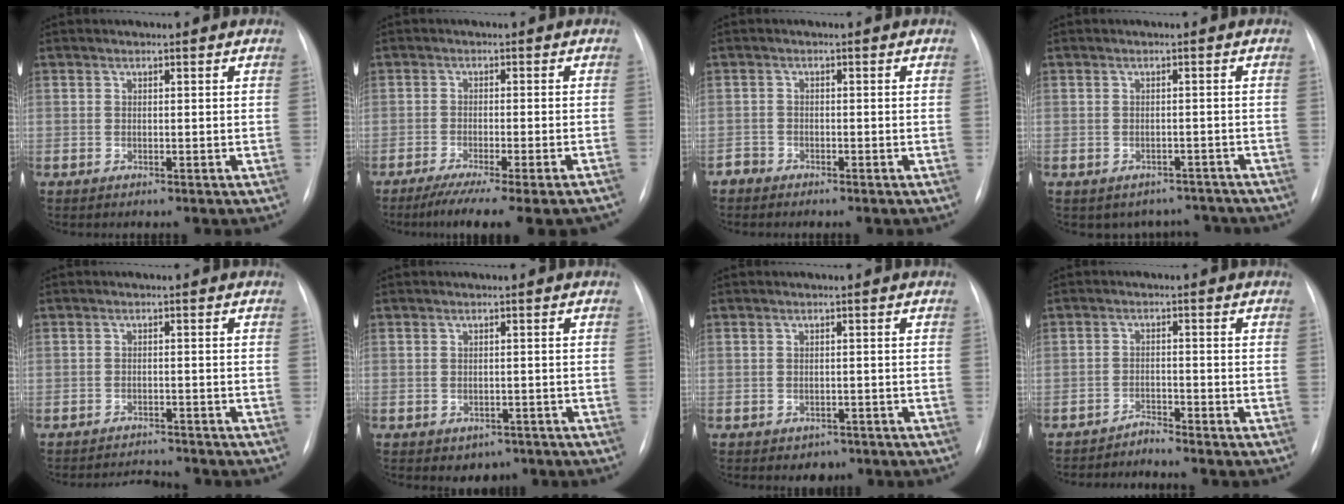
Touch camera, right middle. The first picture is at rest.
{"total": 13.9, "force": [-11.8, 0.3, 7.4], "torque": [-0.082, -0.025, -0.164]}
{"total": 1.3, "force": [-1.1, 0.5, -0.3], "torque": [0.007, 0.000, -0.023]}
{"total": 5.7, "force": [-4.9, 3.0, -0.2], "torque": [0.021, 0.027, -0.054]}
{"total": 3.5, "force": [-3.5, 0.1, -0.2], "torque": [0.000, -0.006, -0.053]}
{"total": 2.8, "force": [-1.6, 2.1, 1.0], "torque": [-0.008, 0.004, -0.011]}
{"total": 2.1, "force": [-1.3, 1.6, 0.6], "torque": [-0.007, 0.004, -0.009]}
{"total": 2.2, "force": [-2.1, -0.7, -0.5], "torque": [0.014, -0.011, -0.036]}